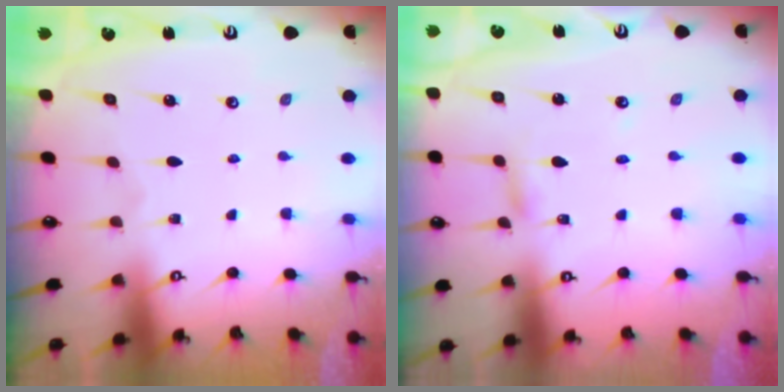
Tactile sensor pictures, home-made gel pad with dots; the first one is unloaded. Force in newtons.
{"total": 2.7, "press": 2.7, "slide": 0.1}